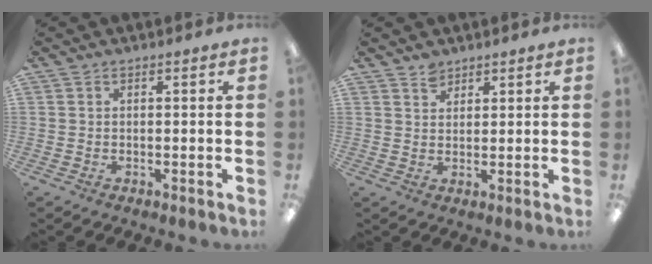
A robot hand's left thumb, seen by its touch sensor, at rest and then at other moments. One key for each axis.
{"total": 2.8, "fx": 2.5, "fy": 1.3, "fz": 0.2, "tx": 0.001, "ty": -0.011, "tz": 0.047}